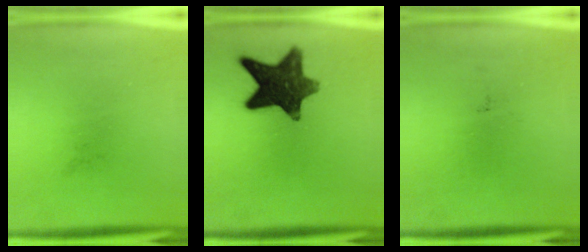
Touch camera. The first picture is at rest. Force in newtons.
{"total": 12.6}
{"total": 0.0}